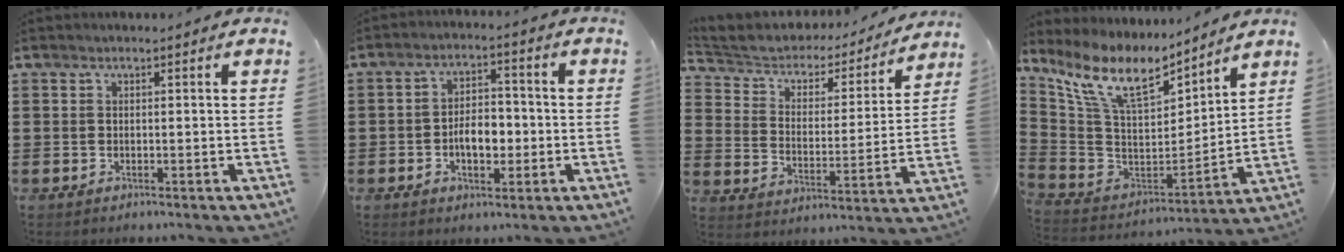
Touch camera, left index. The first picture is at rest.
{"total": 5.4, "force": [-1.2, 3.0, 4.3], "torque": [-0.062, 0.003, -0.027]}
{"total": 4.1, "force": [3.6, 1.9, 0.8], "torque": [-0.043, -0.029, 0.054]}
{"total": 11.5, "force": [8.2, 3.7, 7.1], "torque": [-0.172, -0.043, 0.146]}